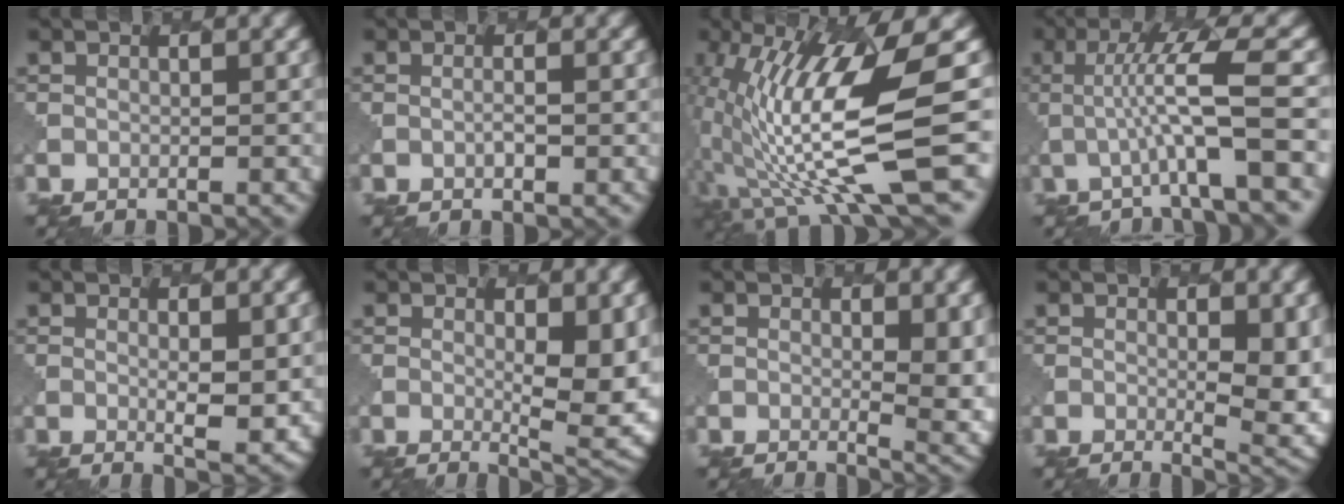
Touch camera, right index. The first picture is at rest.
{"total": 0.8, "force": [0.2, 0.1, 0.8], "torque": [-0.017, -0.003, 0.001]}
{"total": 12.9, "force": [-1.0, 2.5, 12.6], "torque": [-0.240, -0.004, -0.006]}
{"total": 6.4, "force": [-0.5, 0.7, 6.3], "torque": [-0.112, 0.011, -0.011]}
{"total": 3.3, "force": [0.7, 0.8, 3.1], "torque": [-0.051, -0.011, 0.016]}
{"total": 7.2, "force": [0.3, 2.5, 6.8], "torque": [-0.098, -0.015, 0.012]}
{"total": 6.2, "force": [1.0, 2.5, 5.5], "torque": [-0.064, -0.011, 0.020]}
{"total": 6.8, "force": [0.3, 2.6, 6.3], "torque": [-0.082, -0.013, 0.011]}